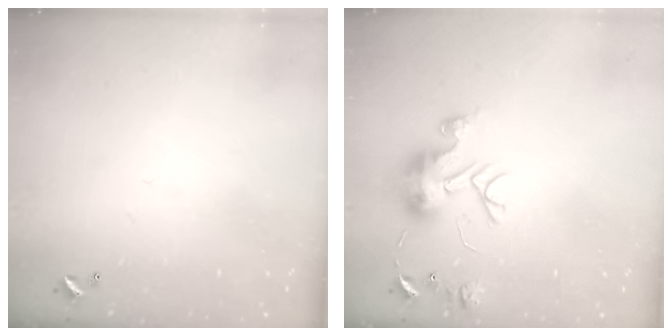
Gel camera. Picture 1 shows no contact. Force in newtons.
{"total": 11.6, "press": 11.6, "slide": 1.1}